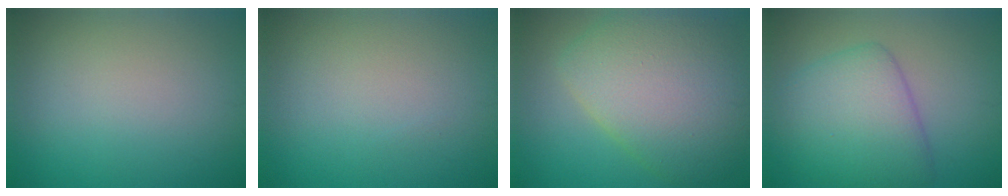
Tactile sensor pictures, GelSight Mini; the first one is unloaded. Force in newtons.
{"total": 0.0}
{"total": 8.7, "press": 8.7, "slide": 0.3}
{"total": 6.1, "press": 6.0, "slide": 0.4}